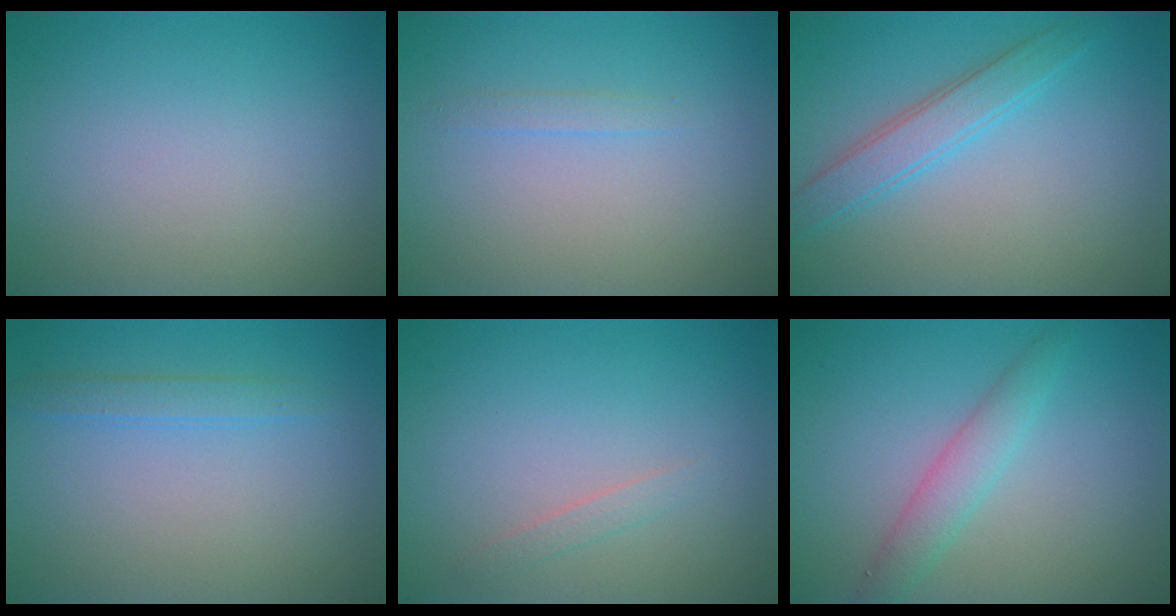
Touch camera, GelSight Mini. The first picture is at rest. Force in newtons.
{"total": 0.8, "press": 0.8, "slide": 0.0}
{"total": 3.0, "press": 3.0, "slide": 0.1}
{"total": 1.5, "press": 1.5, "slide": 0.1}
{"total": 0.9, "press": 0.9, "slide": 0.0}
{"total": 2.7, "press": 2.6, "slide": 0.1}